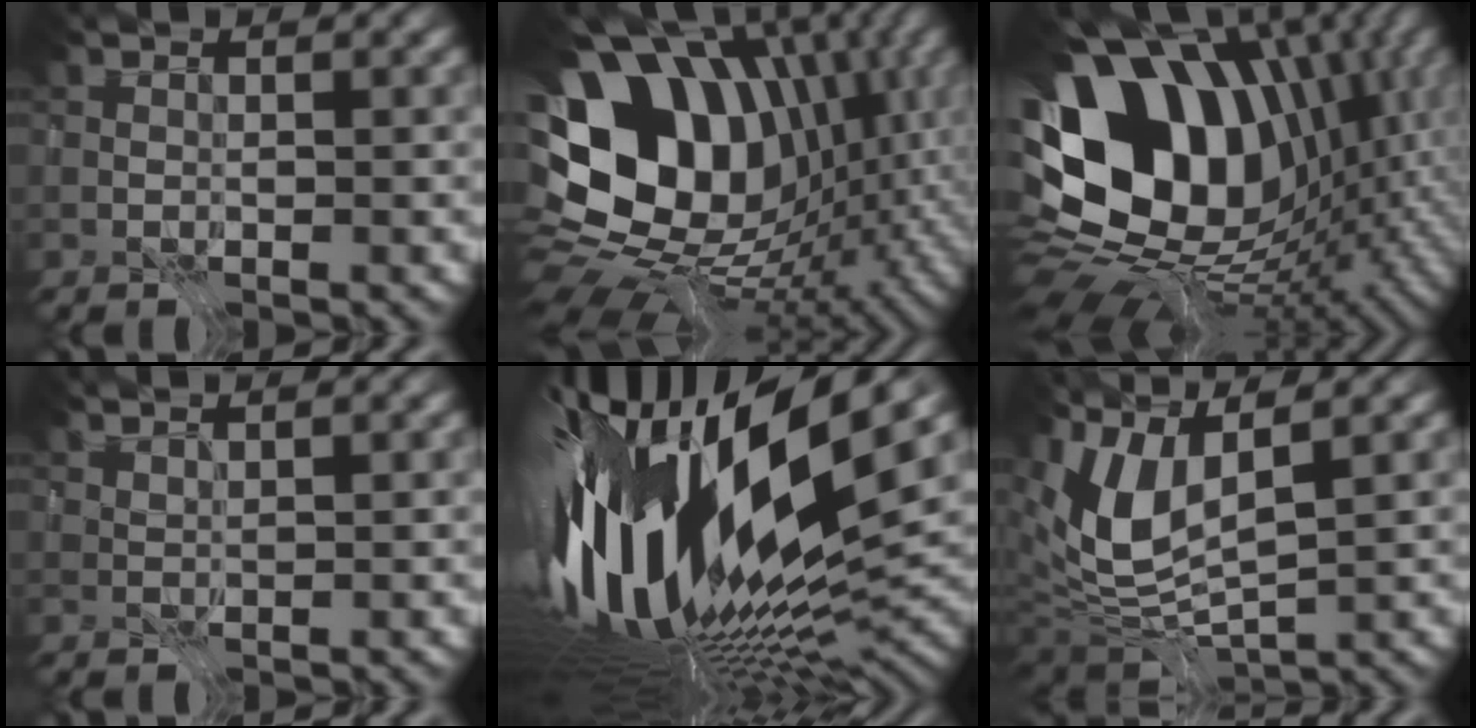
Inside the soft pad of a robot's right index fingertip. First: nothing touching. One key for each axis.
{"total": 17.4, "fx": 0.9, "fy": 13.7, "fz": 10.7, "tx": -0.174, "ty": 0.008, "tz": 0.031}
{"total": 19.0, "fx": 1.0, "fy": 14.0, "fz": 12.8, "tx": -0.236, "ty": 0.002, "tz": 0.033}
{"total": 1.1, "fx": 1.0, "fy": 0.0, "fz": 0.4, "tx": -0.006, "ty": -0.003, "tz": 0.019}
{"total": 19.2, "fx": 0.0, "fy": 6.2, "fz": 18.2, "tx": -0.334, "ty": -0.037, "tz": 0.000}
{"total": 8.7, "fx": 1.8, "fy": 3.9, "fz": 7.6, "tx": -0.179, "ty": -0.003, "tz": 0.030}